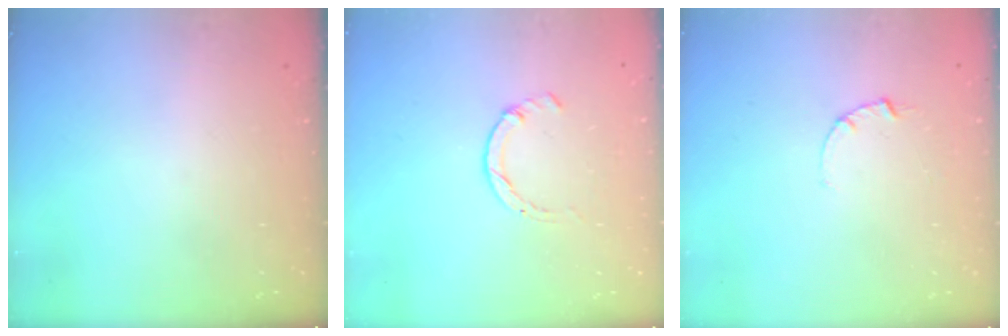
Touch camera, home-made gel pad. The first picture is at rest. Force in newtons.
{"total": 1.7, "press": 1.7, "slide": 0.3}
{"total": 2.5, "press": 2.5, "slide": 0.3}